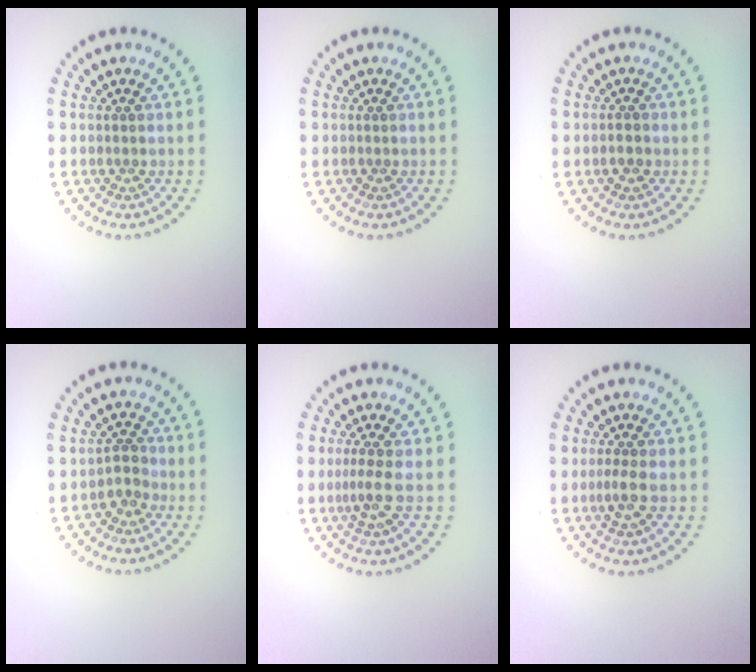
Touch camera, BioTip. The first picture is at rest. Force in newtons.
{"total": 0.0}
{"total": 1.2, "press": 1.1, "slide": 0.3}
{"total": 1.6, "press": 1.3, "slide": 1.0}
{"total": 2.3, "press": 1.6, "slide": 1.6}
{"total": 1.8, "press": 1.6, "slide": 0.8}